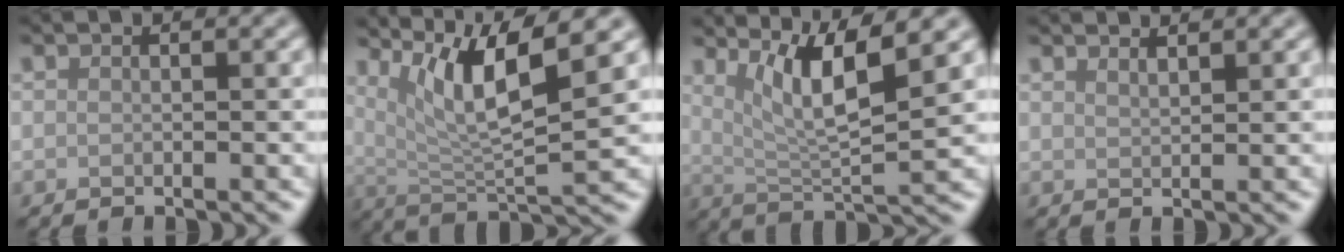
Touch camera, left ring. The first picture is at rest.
{"total": 8.5, "force": [4.6, 1.9, 6.9], "torque": [-0.120, 0.001, 0.089]}
{"total": 6.7, "force": [3.4, 1.3, 5.7], "torque": [-0.093, -0.004, 0.065]}
{"total": 1.7, "force": [1.6, 0.3, 0.5], "torque": [0.001, 0.007, 0.016]}